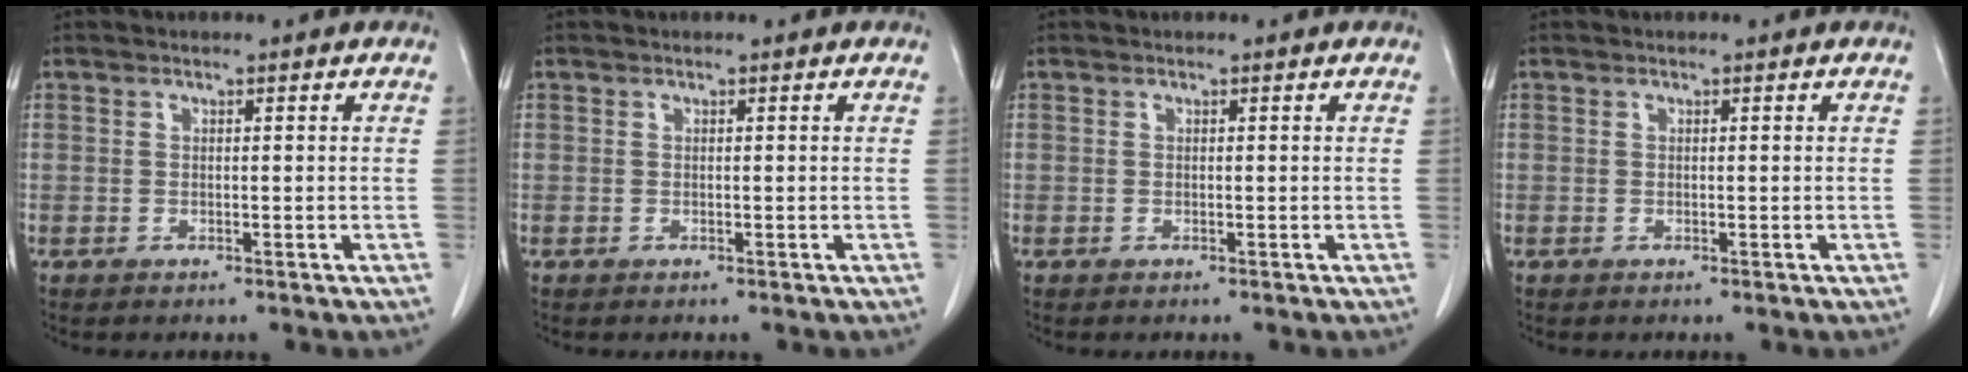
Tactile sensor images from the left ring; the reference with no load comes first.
{"total": 0.0}
{"total": 0.0}
{"total": 0.0}